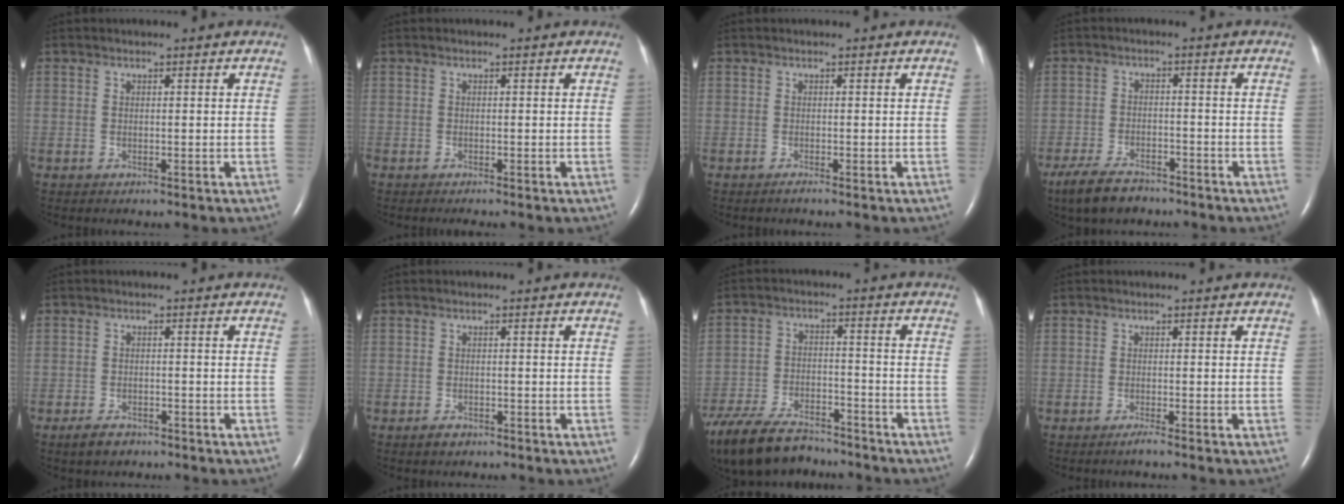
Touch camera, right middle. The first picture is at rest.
{"total": 0.5, "force": [-0.5, -0.1, 0.2], "torque": [-0.005, -0.001, -0.009]}
{"total": 0.5, "force": [-0.4, -0.1, 0.2], "torque": [-0.005, -0.001, -0.009]}
{"total": 7.0, "force": [-5.6, 2.6, 3.3], "torque": [-0.074, -0.011, -0.097]}
{"total": 2.9, "force": [-2.2, 1.4, 1.3], "torque": [-0.035, -0.002, -0.030]}
{"total": 1.5, "force": [-1.1, 0.8, 0.6], "torque": [-0.017, 0.000, -0.014]}
{"total": 16.6, "force": [-13.7, 5.7, 7.4], "torque": [-0.172, -0.020, -0.223]}
{"total": 1.0, "force": [-0.8, -0.3, 0.6], "torque": [-0.014, -0.001, -0.016]}